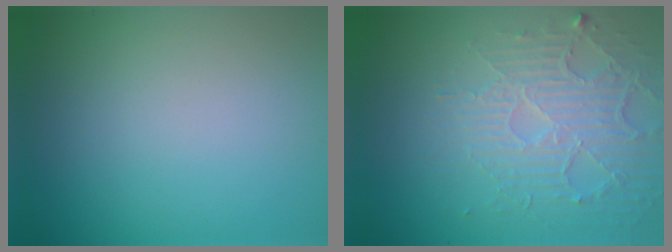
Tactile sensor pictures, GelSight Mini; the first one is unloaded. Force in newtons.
{"total": 5.5, "press": 3.5, "slide": 4.3}